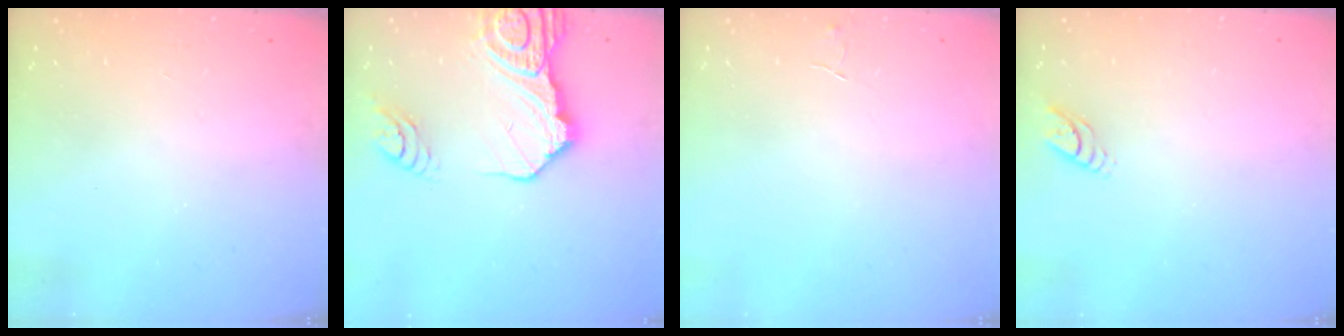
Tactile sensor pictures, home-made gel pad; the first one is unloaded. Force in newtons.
{"total": 18.6, "press": 18.4, "slide": 2.0}
{"total": 4.0, "press": 4.0, "slide": 0.3}
{"total": 3.6, "press": 3.6, "slide": 0.1}